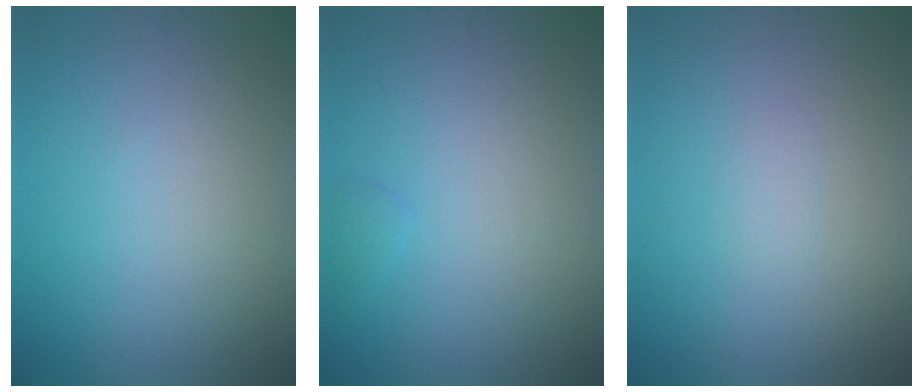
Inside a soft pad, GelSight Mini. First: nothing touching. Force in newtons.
{"total": 0.6, "press": 0.6, "slide": 0.0}
{"total": 0.7, "press": 0.7, "slide": 0.1}